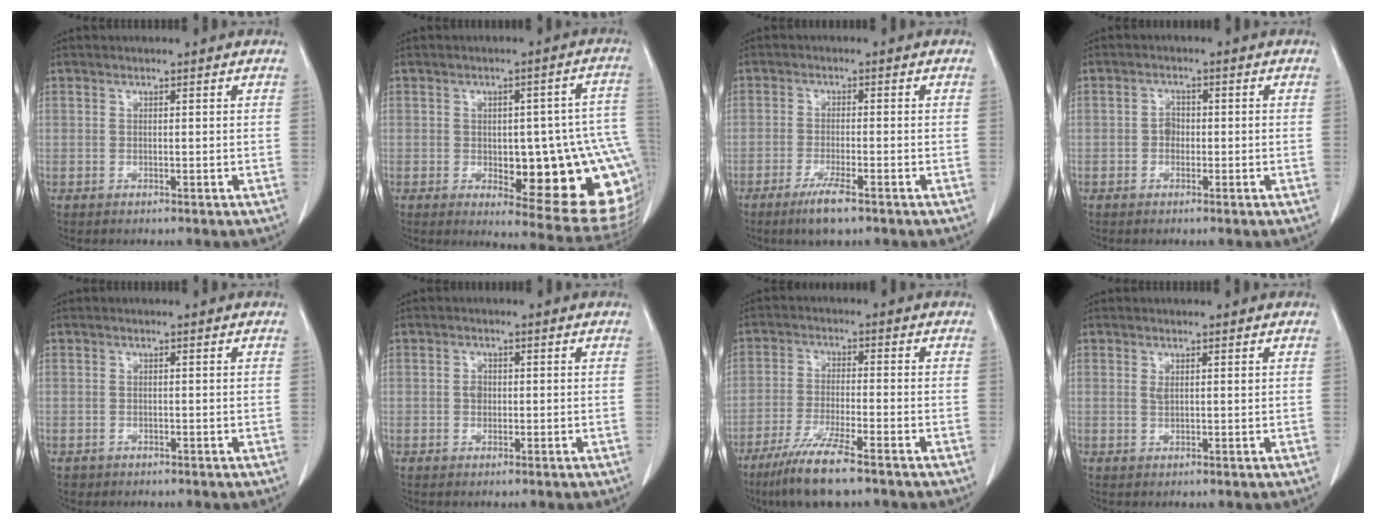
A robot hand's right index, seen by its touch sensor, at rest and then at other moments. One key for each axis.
{"total": 19.3, "fx": -3.4, "fy": 5.8, "fz": 18.1, "tx": -0.141, "ty": 0.023, "tz": -0.016}
{"total": 4.7, "fx": -3.1, "fy": 0.4, "fz": 3.5, "tx": -0.070, "ty": -0.010, "tz": -0.056}
{"total": 1.9, "fx": -0.4, "fy": 1.4, "fz": 1.2, "tx": -0.014, "ty": 0.007, "tz": -0.008}
{"total": 0.8, "fx": -0.5, "fy": 0.6, "fz": -0.1, "tx": -0.009, "ty": 0.002, "tz": -0.009}
{"total": 1.6, "fx": 0.0, "fy": 1.3, "fz": 0.9, "tx": -0.014, "ty": 0.003, "tz": -0.001}
{"total": 9.1, "fx": -6.5, "fy": 0.4, "fz": 6.3, "tx": -0.120, "ty": -0.026, "tz": -0.117}
{"total": 1.3, "fx": 0.5, "fy": 0.4, "fz": 1.2, "tx": -0.021, "ty": -0.001, "tz": 0.011}